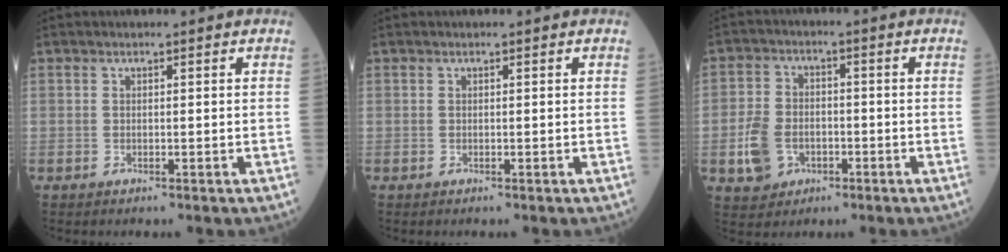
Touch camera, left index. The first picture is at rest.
{"total": 0.0}
{"total": 6.8, "force": [-2.4, 5.2, 3.6], "torque": [-0.090, 0.010, -0.037]}